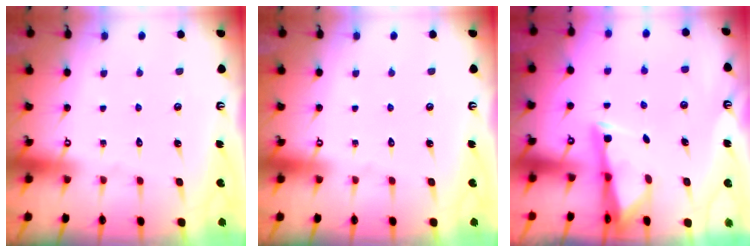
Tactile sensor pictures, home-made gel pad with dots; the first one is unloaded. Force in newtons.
{"total": 0.0}
{"total": 2.9, "press": 2.9, "slide": 0.4}